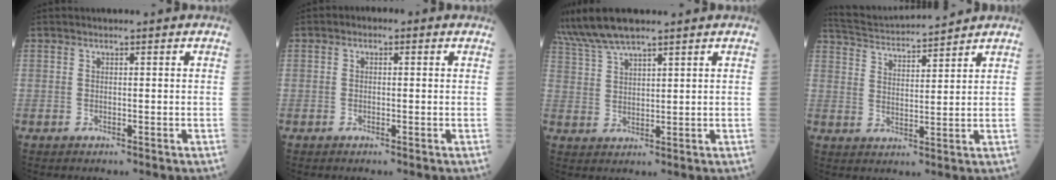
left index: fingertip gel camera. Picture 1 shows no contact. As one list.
[{"total": 1.4, "force": [0.1, 1.0, 0.9], "torque": [-0.014, 0.009, -0.009]}, {"total": 7.0, "force": [6.0, 0.7, 3.4], "torque": [-0.081, 0.025, 0.123]}, {"total": 11.0, "force": [10.6, 0.5, 3.0], "torque": [-0.065, 0.017, 0.179]}]